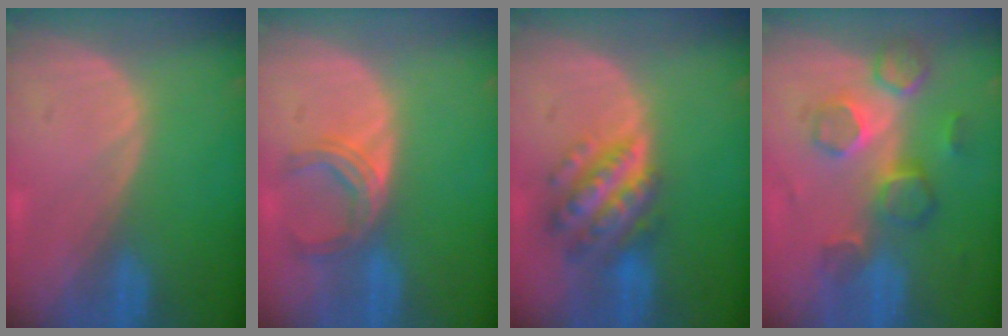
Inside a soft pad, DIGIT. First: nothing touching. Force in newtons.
{"total": 4.9, "press": 4.6, "slide": 1.6}
{"total": 7.7, "press": 7.7, "slide": 0.4}
{"total": 8.8, "press": 7.6, "slide": 4.5}